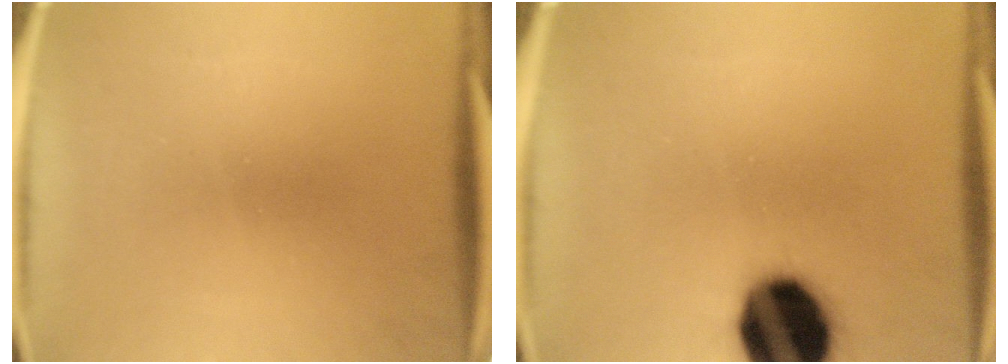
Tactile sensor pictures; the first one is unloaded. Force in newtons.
{"total": 19.8}